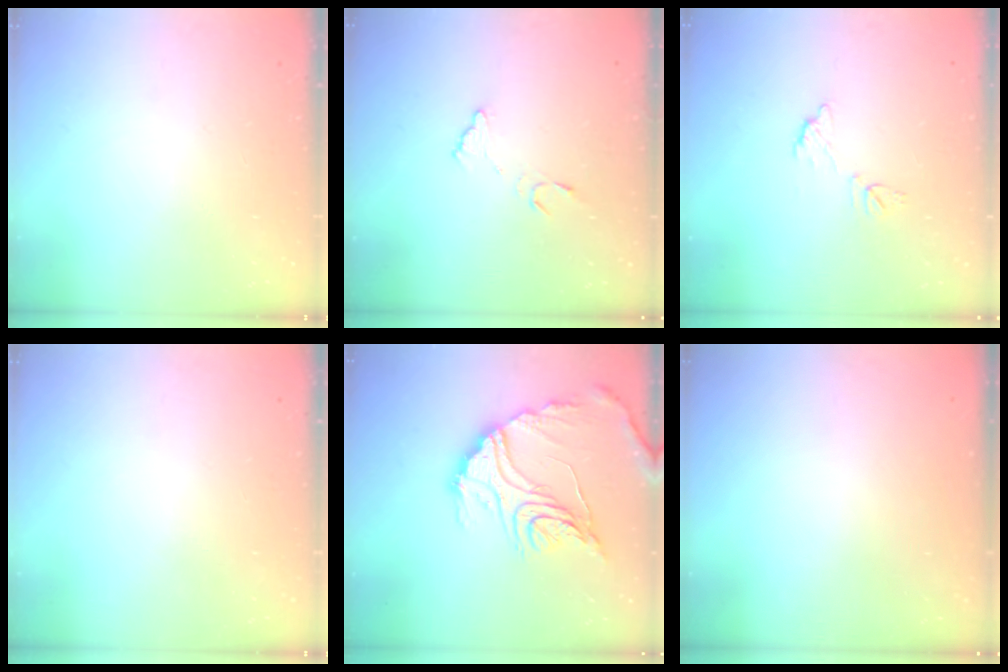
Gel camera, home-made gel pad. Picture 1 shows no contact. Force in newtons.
{"total": 7.2, "press": 7.1, "slide": 0.5}
{"total": 6.6, "press": 6.6, "slide": 0.3}
{"total": 0.0}
{"total": 19.7, "press": 19.7, "slide": 1.6}
{"total": 3.0, "press": 3.0, "slide": 0.1}